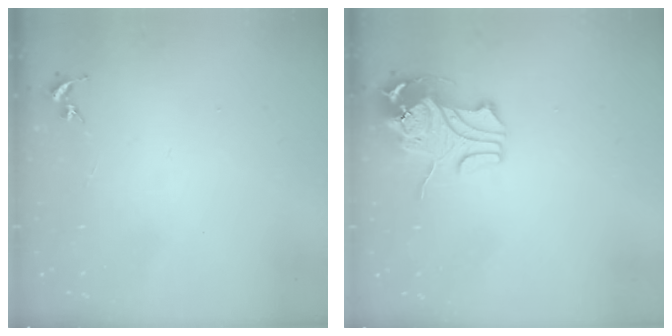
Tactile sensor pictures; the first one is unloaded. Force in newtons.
{"total": 10.6, "press": 10.6, "slide": 0.8}